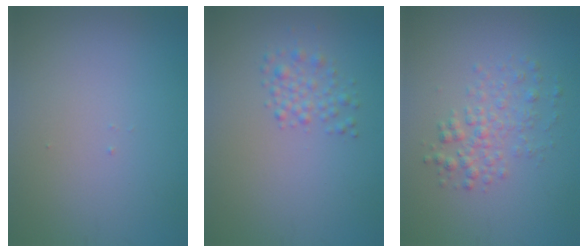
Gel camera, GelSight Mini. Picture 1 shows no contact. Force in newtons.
{"total": 1.9, "press": 1.9, "slide": 0.0}
{"total": 2.7, "press": 2.7, "slide": 0.0}